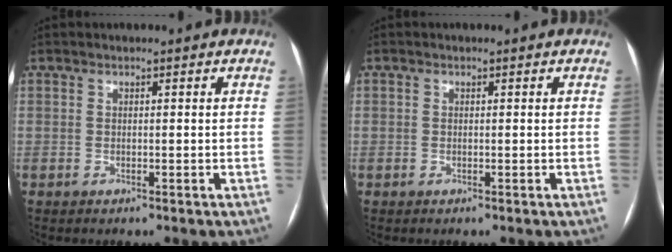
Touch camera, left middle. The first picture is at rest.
{"total": 0.0}